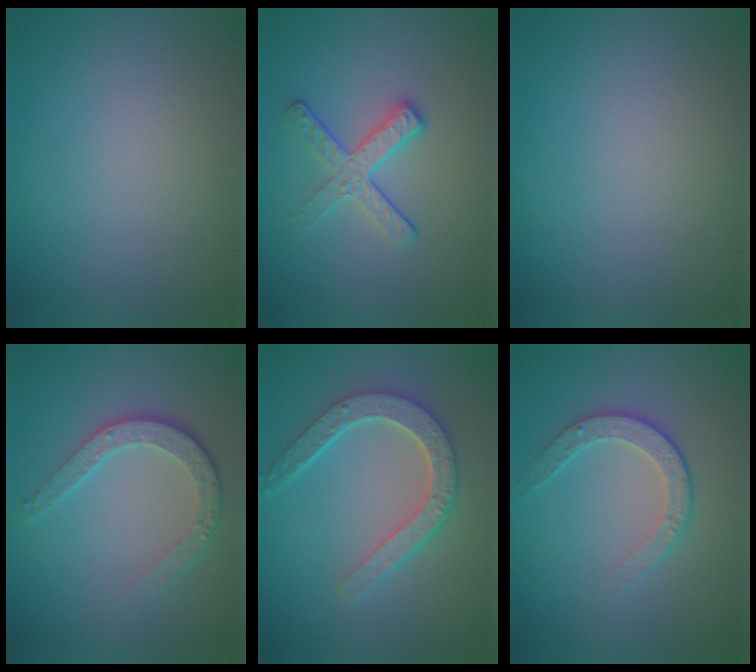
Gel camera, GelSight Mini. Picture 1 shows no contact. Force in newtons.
{"total": 3.1, "press": 2.4, "slide": 1.9}
{"total": 0.0}
{"total": 3.9, "press": 2.9, "slide": 2.5}
{"total": 4.8, "press": 3.8, "slide": 2.9}
{"total": 2.6, "press": 2.0, "slide": 1.7}